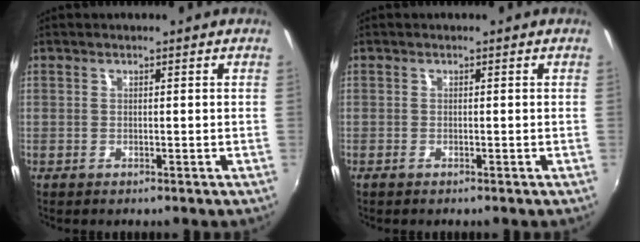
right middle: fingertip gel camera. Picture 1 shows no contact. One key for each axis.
{"total": 0.5, "fx": -0.4, "fy": 0.1, "fz": 0.3, "tx": -0.004, "ty": -0.003, "tz": -0.010}